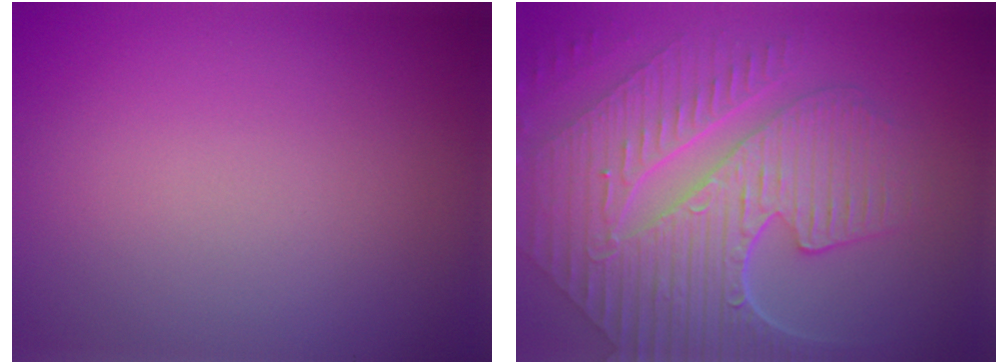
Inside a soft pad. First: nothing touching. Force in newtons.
{"total": 9.9, "press": 6.7, "slide": 7.3}